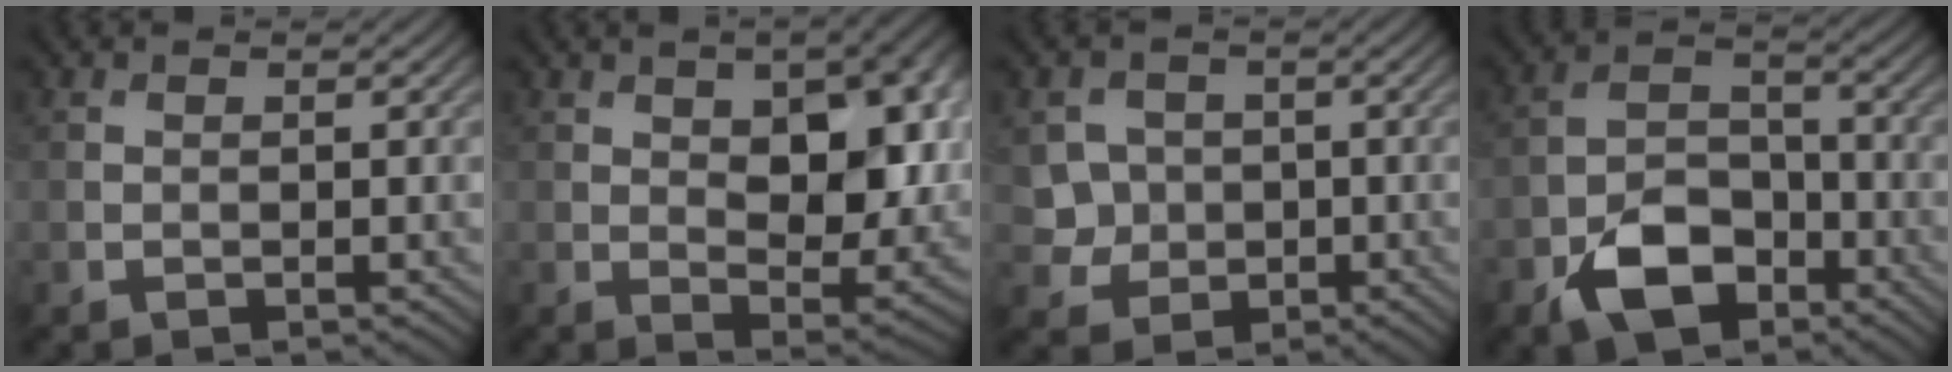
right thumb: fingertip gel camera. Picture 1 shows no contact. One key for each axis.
{"total": 12.0, "fx": 2.0, "fy": 6.5, "fz": 9.9, "tx": -0.150, "ty": -0.008, "tz": 0.039}
{"total": 4.2, "fx": -0.3, "fy": 4.0, "fz": 1.2, "tx": -0.030, "ty": -0.008, "tz": -0.018}
{"total": 8.4, "fx": -4.7, "fy": 5.0, "fz": 4.9, "tx": -0.094, "ty": -0.004, "tz": -0.098}